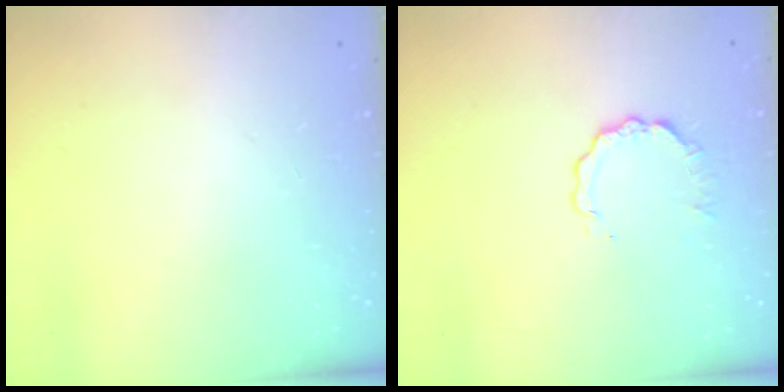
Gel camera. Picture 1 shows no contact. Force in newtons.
{"total": 2.9, "press": 2.9, "slide": 0.3}